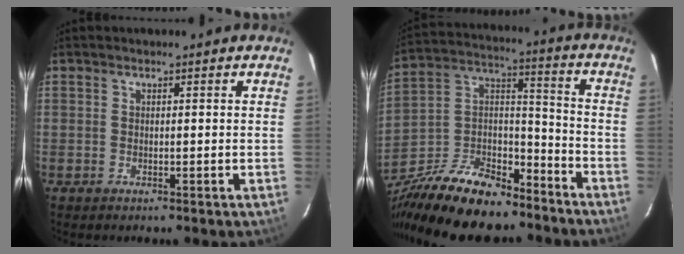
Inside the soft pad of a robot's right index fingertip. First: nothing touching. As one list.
[{"total": 23.8, "force": [-17.3, 10.3, 12.7], "torque": [-0.270, 0.018, -0.286]}]